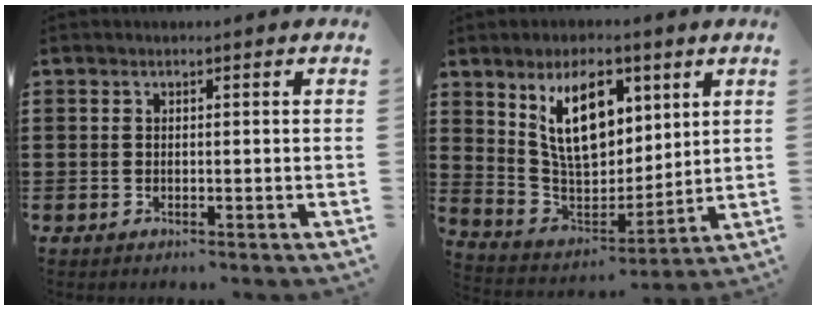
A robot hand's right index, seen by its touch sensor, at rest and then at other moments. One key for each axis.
{"total": 12.5, "fx": 5.7, "fy": 6.8, "fz": 8.9, "tx": -0.174, "ty": 0.001, "tz": 0.104}